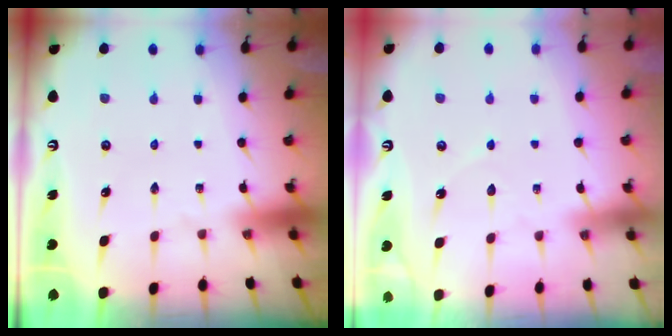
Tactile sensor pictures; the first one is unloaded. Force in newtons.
{"total": 3.8, "press": 3.7, "slide": 0.5}